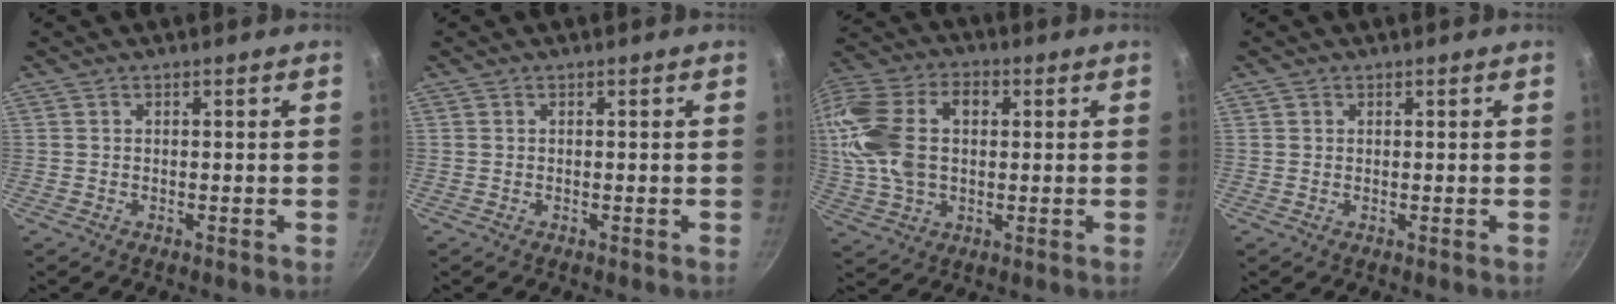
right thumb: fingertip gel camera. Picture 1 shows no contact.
{"total": 0.0}
{"total": 19.8, "force": [2.6, 13.2, 14.5], "torque": [-0.294, 0.028, 0.039]}
{"total": 0.7, "force": [0.3, 0.6, 0.1], "torque": [0.001, 0.002, 0.003]}